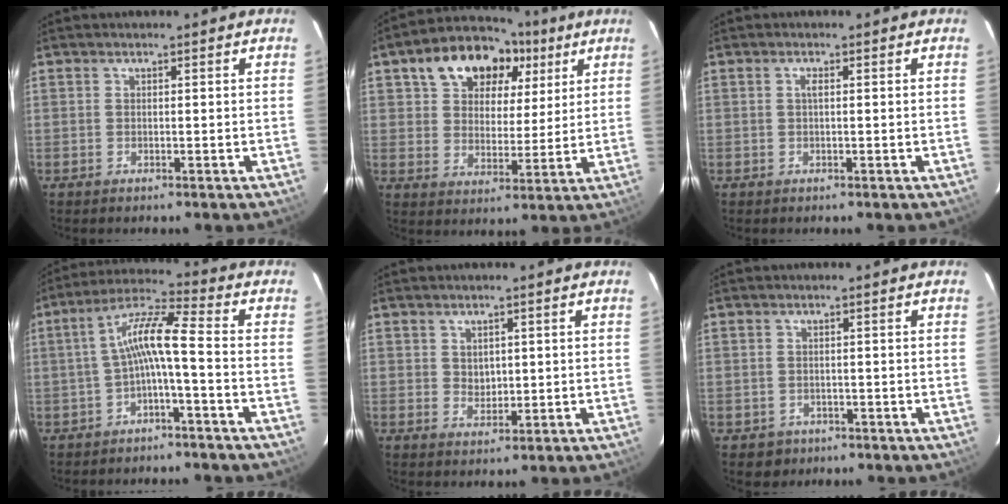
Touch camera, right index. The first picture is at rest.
{"total": 16.8, "force": [8.4, 11.0, 9.4], "torque": [-0.190, 0.058, 0.143]}
{"total": 0.9, "force": [0.1, 0.1, 0.9], "torque": [-0.017, 0.003, 0.000]}
{"total": 7.7, "force": [-2.0, 0.5, 7.4], "torque": [-0.166, 0.022, -0.036]}
{"total": 2.5, "force": [0.8, 2.0, 1.1], "torque": [-0.014, 0.002, 0.019]}
{"total": 2.8, "force": [-1.2, 2.5, 0.3], "torque": [-0.010, 0.002, -0.012]}